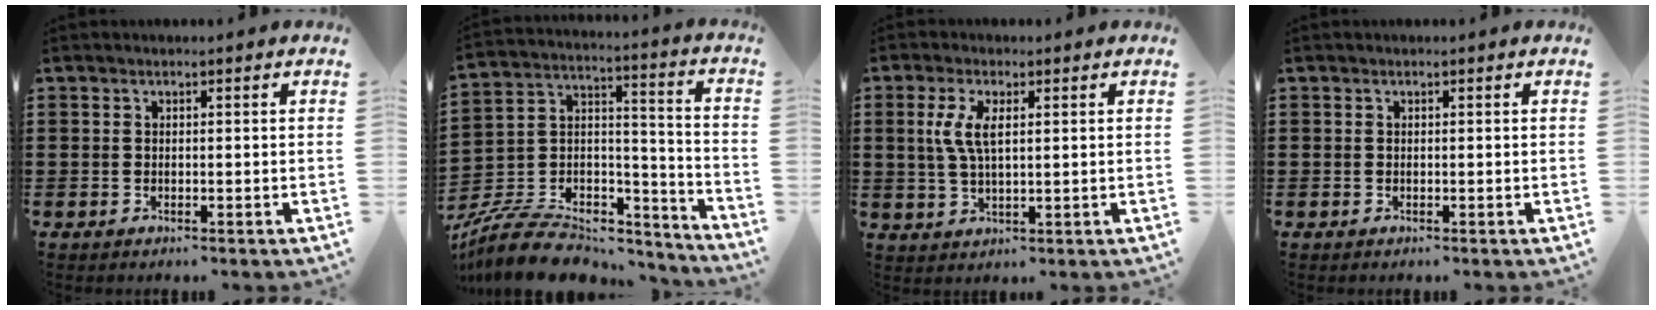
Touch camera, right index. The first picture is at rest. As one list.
[{"total": 9.2, "force": [-7.3, 4.3, 3.6], "torque": [-0.079, 0.017, -0.140]}, {"total": 5.0, "force": [1.2, 2.0, 4.5], "torque": [-0.109, 0.003, 0.014]}, {"total": 0.0}]